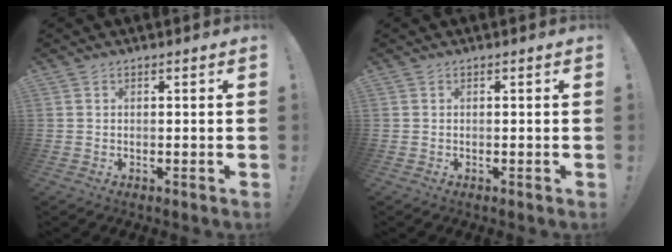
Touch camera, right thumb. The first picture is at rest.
{"total": 0.0}